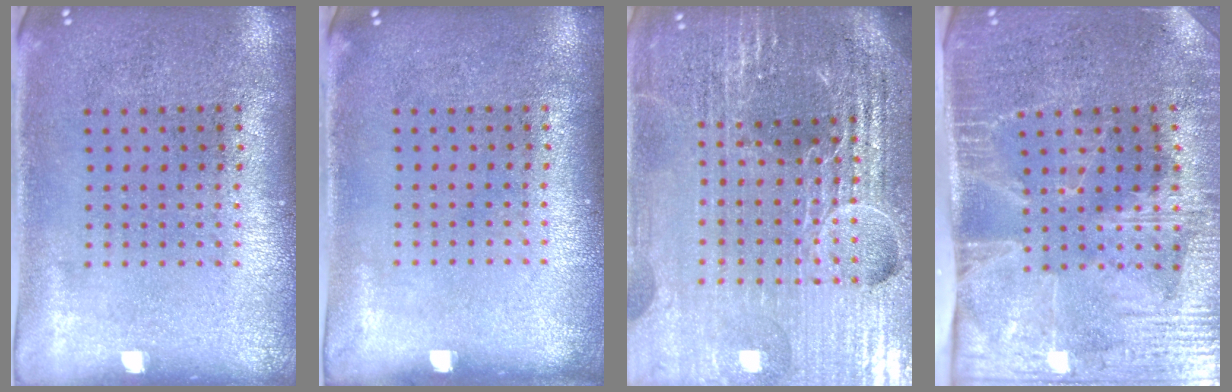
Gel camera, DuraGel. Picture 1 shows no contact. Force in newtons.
{"total": 0.0}
{"total": 6.4, "press": 5.7, "slide": 3.1}
{"total": 4.2, "press": 3.5, "slide": 2.2}